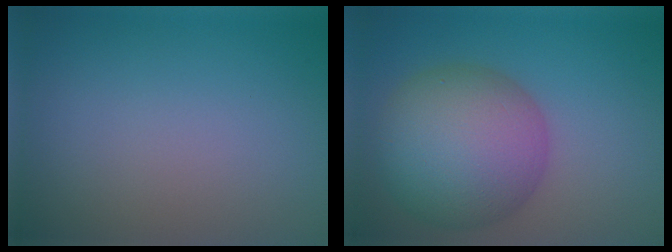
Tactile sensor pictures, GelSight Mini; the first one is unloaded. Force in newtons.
{"total": 10.5, "press": 10.5, "slide": 0.3}